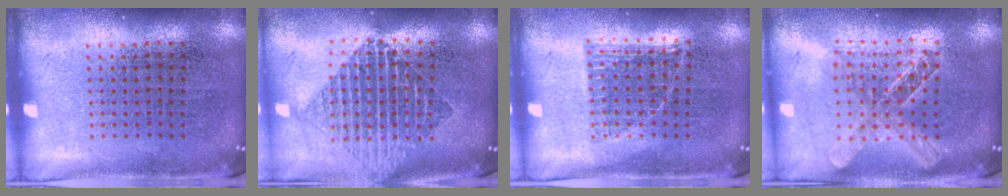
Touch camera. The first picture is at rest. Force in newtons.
{"total": 1.8, "press": 1.5, "slide": 1.1}
{"total": 0.8, "press": 0.8, "slide": 0.3}
{"total": 2.0, "press": 1.7, "slide": 1.1}